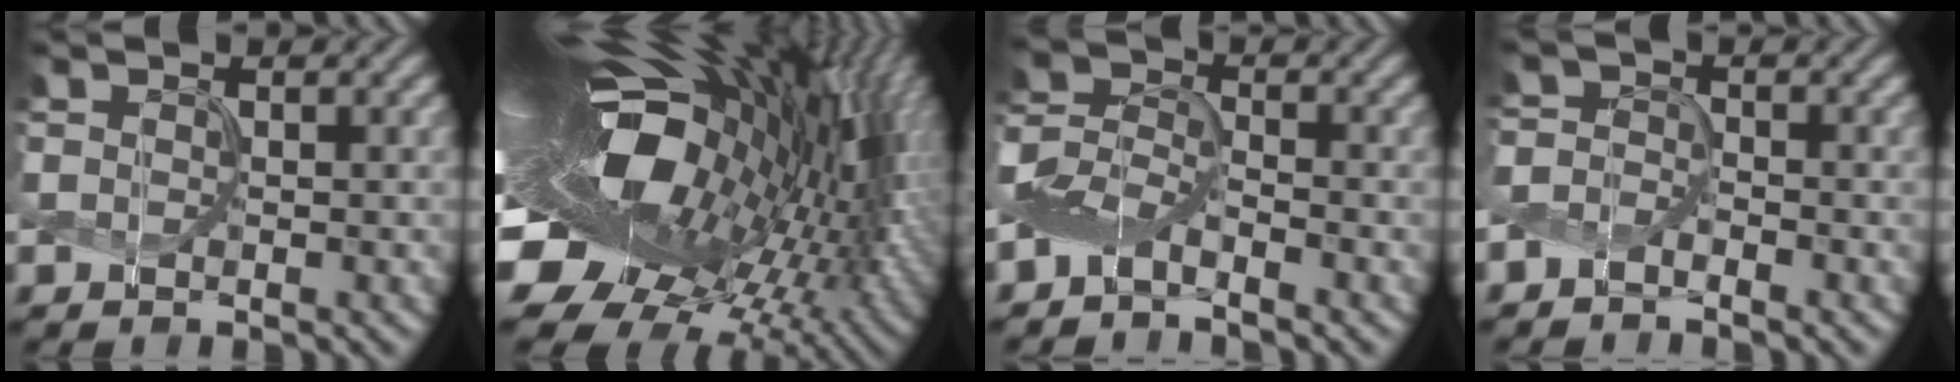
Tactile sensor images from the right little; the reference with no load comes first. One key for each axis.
{"total": 19.7, "fx": 0.5, "fy": 10.6, "fz": 16.7, "tx": -0.288, "ty": -0.025, "tz": 0.000}
{"total": 3.2, "fx": -2.9, "fy": 0.4, "fz": 1.5, "tx": -0.036, "ty": -0.001, "tz": -0.064}
{"total": 2.0, "fx": -2.0, "fy": -0.3, "fz": 0.1, "tx": -0.007, "ty": -0.001, "tz": -0.044}